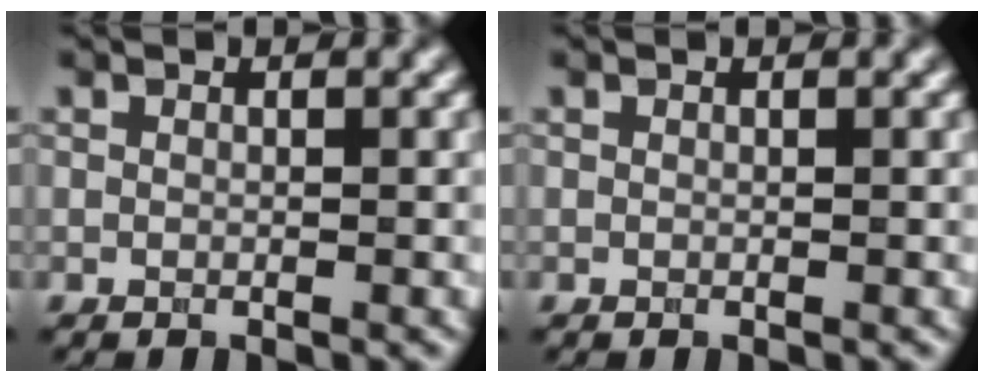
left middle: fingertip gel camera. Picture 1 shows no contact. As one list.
[{"total": 0.0}]